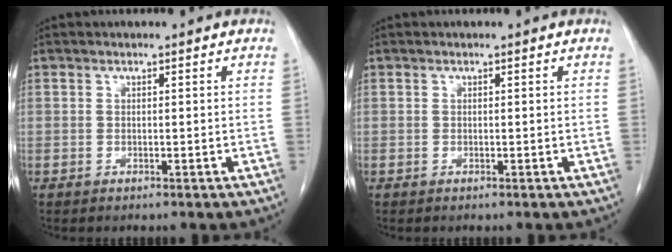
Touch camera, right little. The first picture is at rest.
{"total": 0.0}